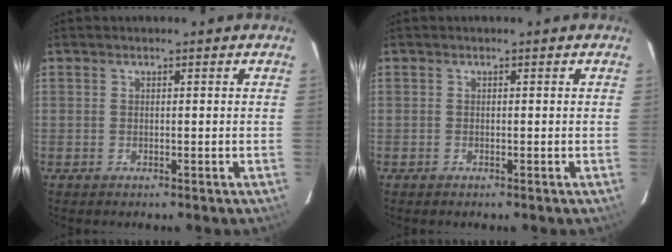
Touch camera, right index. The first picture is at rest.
{"total": 0.0}